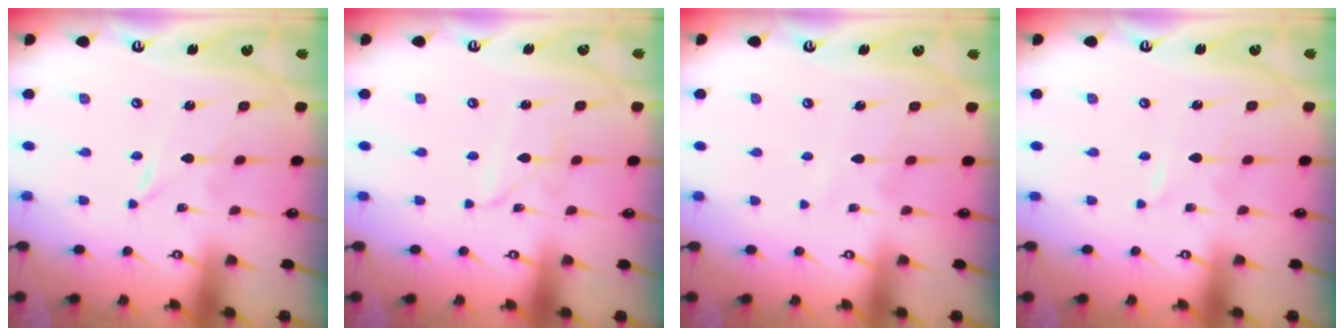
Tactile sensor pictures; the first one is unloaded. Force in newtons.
{"total": 2.7, "press": 2.7, "slide": 0.2}
{"total": 6.0, "press": 6.0, "slide": 0.5}
{"total": 1.5, "press": 1.4, "slide": 0.2}